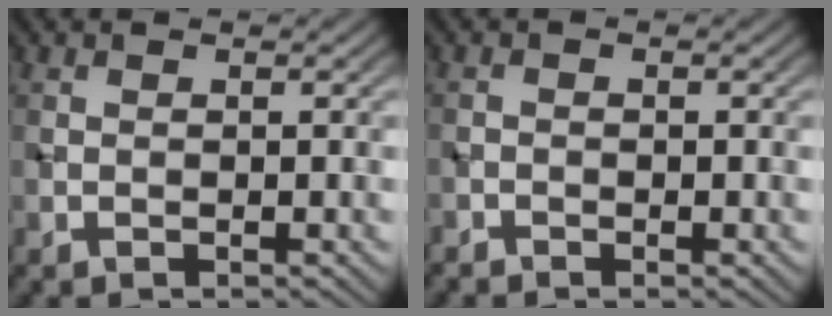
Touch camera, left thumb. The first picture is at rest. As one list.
[{"total": 1.1, "force": [-0.9, 0.5, 0.2], "torque": [-0.003, -0.002, -0.020]}]